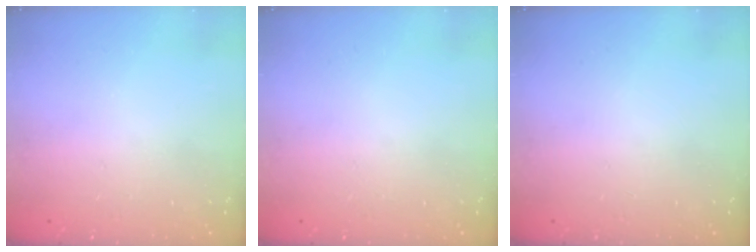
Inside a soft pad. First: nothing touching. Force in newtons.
{"total": 0.0}
{"total": 0.0}